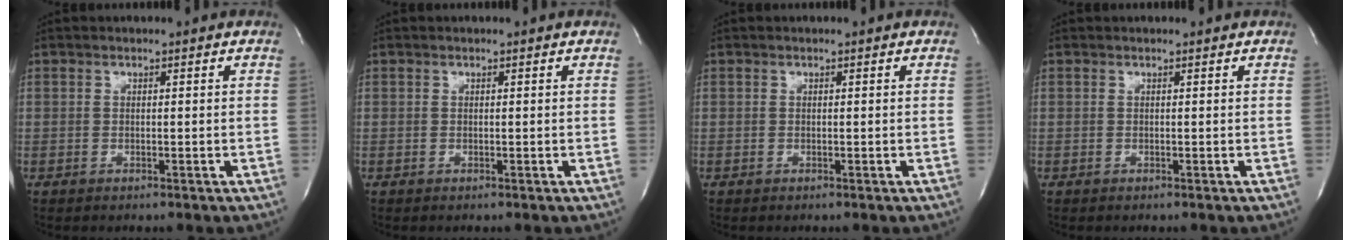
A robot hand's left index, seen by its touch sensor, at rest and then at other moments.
{"total": 0.0}
{"total": 0.0}
{"total": 0.0}